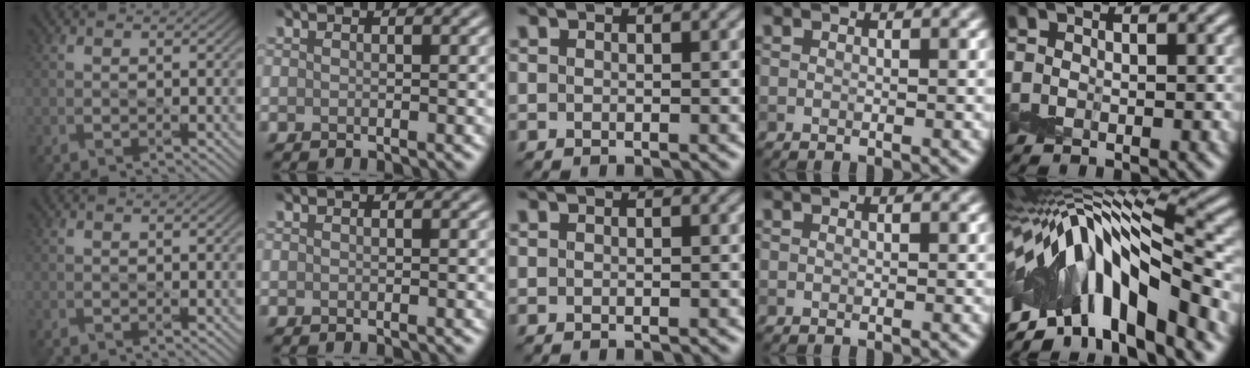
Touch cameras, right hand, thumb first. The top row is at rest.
{"little": {"total": 13.1, "force": [-4.1, 3.8, 11.9], "torque": [-0.188, 0.026, -0.067]}}